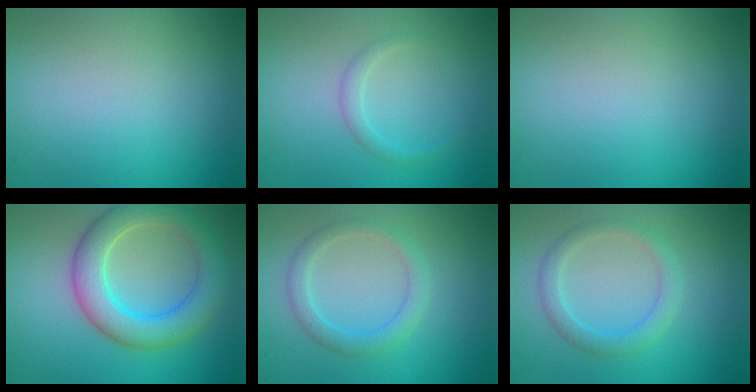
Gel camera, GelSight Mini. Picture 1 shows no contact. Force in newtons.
{"total": 1.2, "press": 1.2, "slide": 0.1}
{"total": 0.0}
{"total": 6.1, "press": 6.1, "slide": 0.5}
{"total": 2.4, "press": 2.4, "slide": 0.1}
{"total": 2.4, "press": 2.4, "slide": 0.1}